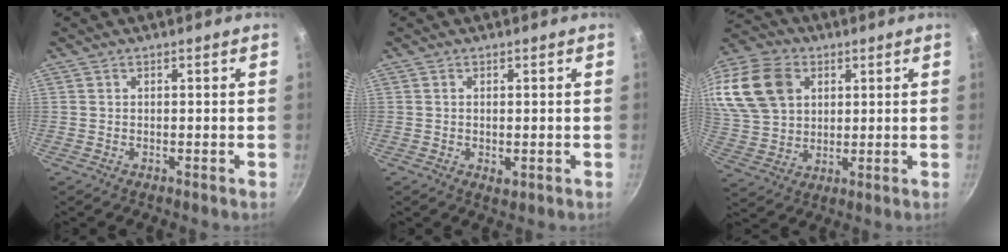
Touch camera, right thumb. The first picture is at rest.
{"total": 1.7, "force": [-0.2, 0.8, 1.5], "torque": [-0.024, -0.006, -0.001]}
{"total": 21.5, "force": [7.4, 16.0, 12.3], "torque": [-0.263, 0.014, 0.145]}